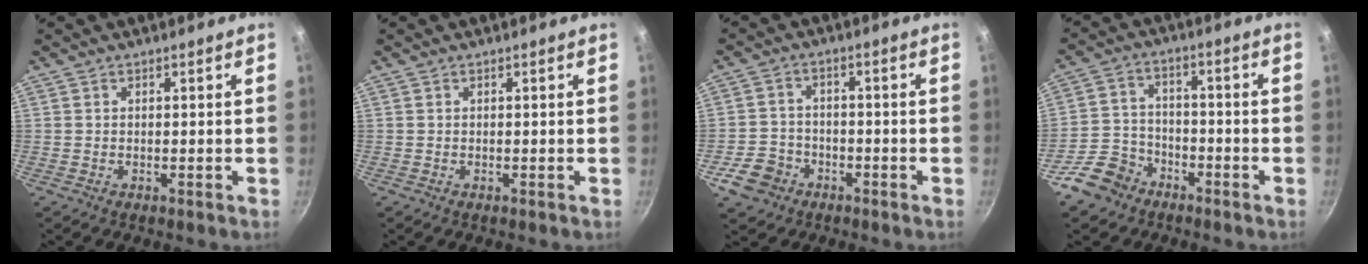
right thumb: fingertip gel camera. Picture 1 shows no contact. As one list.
[{"total": 0.0}, {"total": 6.7, "force": [-3.5, 5.3, 2.2], "torque": [-0.031, 0.031, -0.061]}, {"total": 8.4, "force": [-5.5, 5.9, 2.3], "torque": [-0.031, 0.047, -0.105]}]